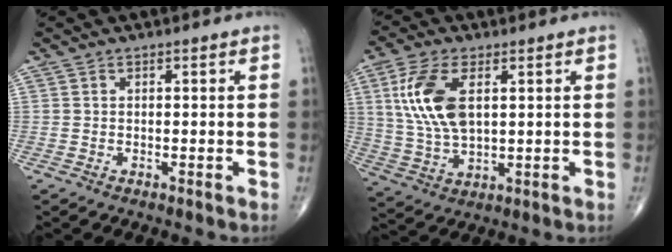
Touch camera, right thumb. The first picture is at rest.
{"total": 12.3, "force": [3.3, 6.2, 10.1], "torque": [-0.217, -0.009, 0.070]}